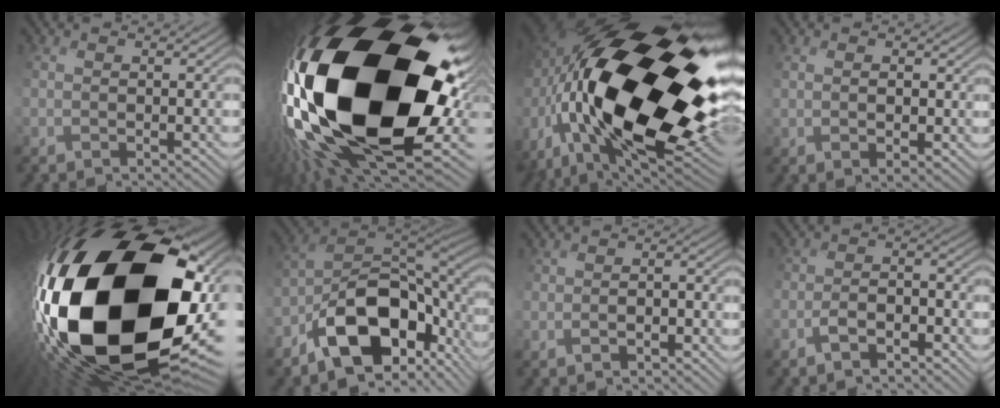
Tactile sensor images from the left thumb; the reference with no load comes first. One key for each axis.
{"total": 25.1, "fx": 1.0, "fy": 14.2, "fz": 20.6, "tx": -0.440, "ty": -0.099, "tz": 0.035}
{"total": 24.0, "fx": -0.5, "fy": 11.5, "fz": 21.0, "tx": -0.436, "ty": -0.037, "tz": -0.033}
{"total": 2.0, "fx": 0.5, "fy": 1.2, "fz": 1.5, "tx": -0.032, "ty": -0.006, "tz": 0.015}
{"total": 25.3, "fx": -1.4, "fy": 15.4, "fz": 20.0, "tx": -0.441, "ty": -0.102, "tz": 0.001}
{"total": 17.1, "fx": -6.5, "fy": 10.1, "fz": 12.1, "tx": -0.204, "ty": -0.023, "tz": -0.105}
{"total": 2.5, "fx": -1.5, "fy": 1.7, "fz": 1.1, "tx": -0.012, "ty": 0.003, "tz": -0.029}
{"total": 4.2, "fx": -3.2, "fy": 1.9, "fz": 1.9, "tx": -0.036, "ty": 0.003, "tz": -0.065}